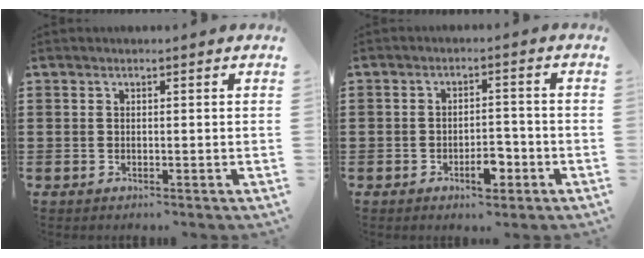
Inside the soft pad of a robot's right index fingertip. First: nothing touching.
{"total": 4.3, "force": [-2.3, 2.0, 3.1], "torque": [-0.049, 0.008, -0.040]}